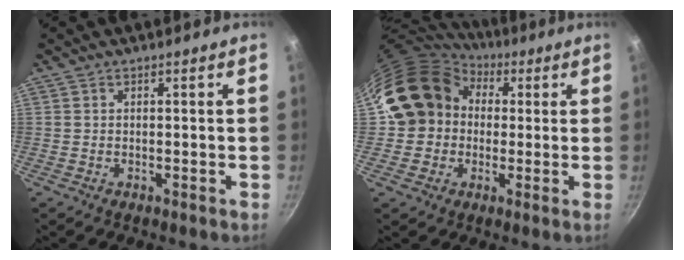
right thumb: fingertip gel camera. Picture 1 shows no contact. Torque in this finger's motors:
{"motor_torque": [-0.56, 1.28, -0.02, 0.22, 0.51]}